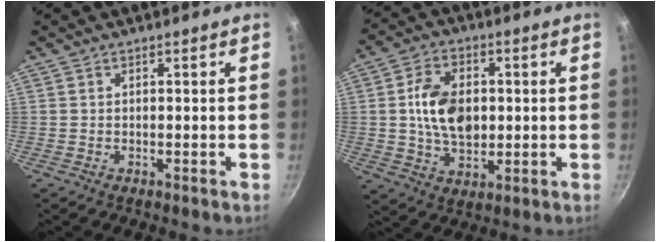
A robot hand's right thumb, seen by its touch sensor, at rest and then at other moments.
{"total": 11.9, "force": [0.9, 8.0, 8.7], "torque": [-0.135, 0.001, 0.012]}